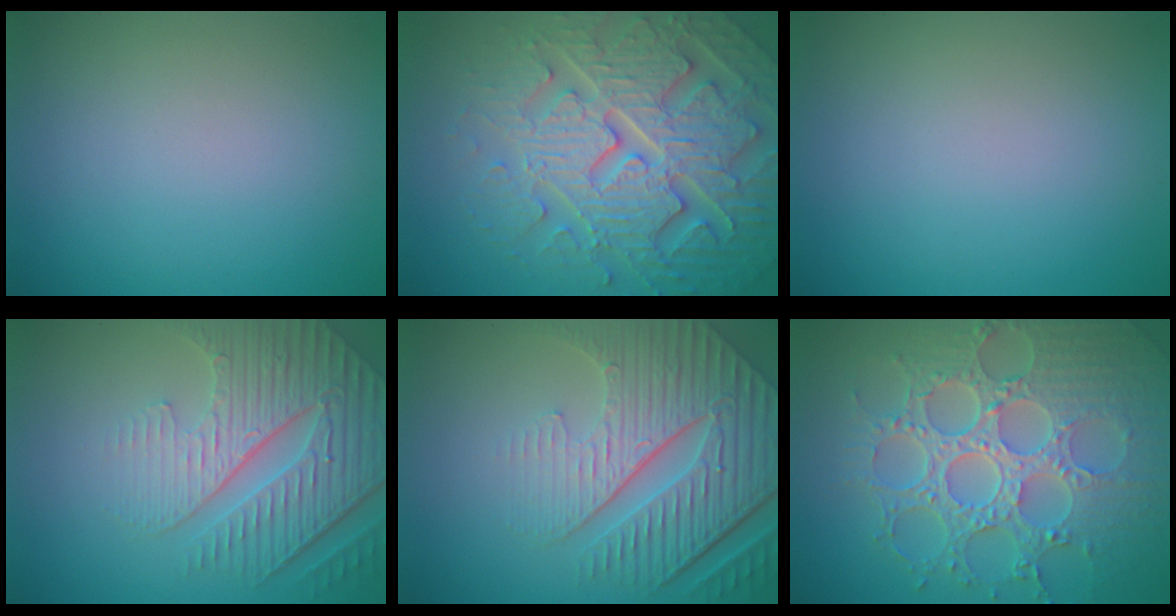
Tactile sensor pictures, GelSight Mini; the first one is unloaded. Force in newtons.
{"total": 8.1, "press": 7.9, "slide": 2.0}
{"total": 0.0}
{"total": 6.8, "press": 5.2, "slide": 4.3}
{"total": 8.7, "press": 6.1, "slide": 6.1}
{"total": 8.8, "press": 6.6, "slide": 5.9}